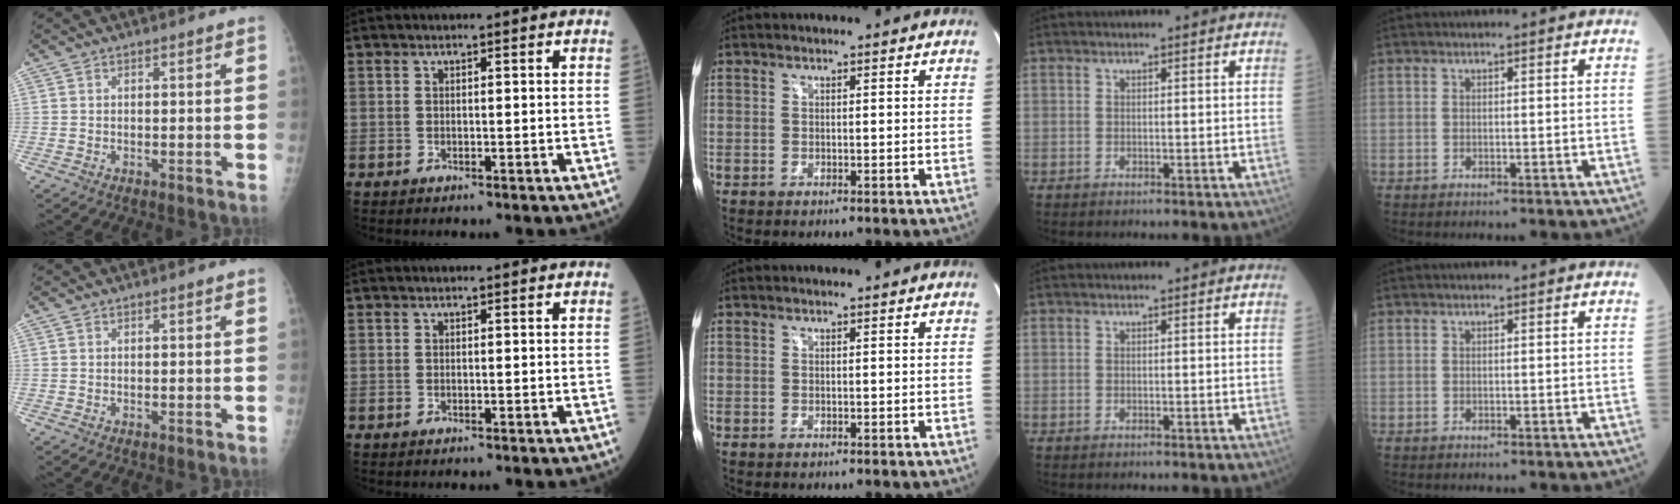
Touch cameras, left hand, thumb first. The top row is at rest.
{}